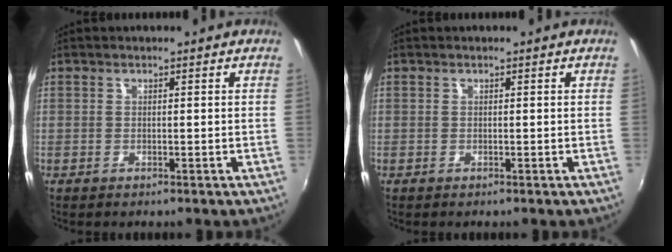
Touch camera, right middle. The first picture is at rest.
{"total": 0.0}